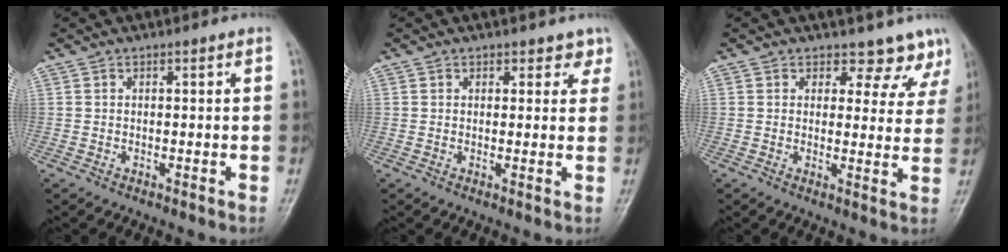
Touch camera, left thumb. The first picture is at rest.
{"total": 2.7, "force": [1.8, 1.9, 0.4], "torque": [0.029, -0.007, 0.014]}
{"total": 7.5, "force": [6.2, 4.1, 0.5], "torque": [0.041, -0.033, 0.053]}